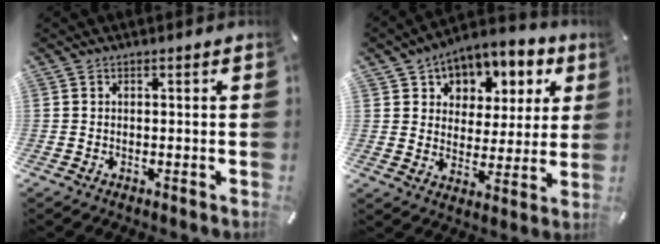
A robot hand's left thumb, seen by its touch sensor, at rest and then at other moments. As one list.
[{"total": 9.5, "force": [5.7, 7.2, 2.2], "torque": [-0.036, -0.044, 0.104]}]